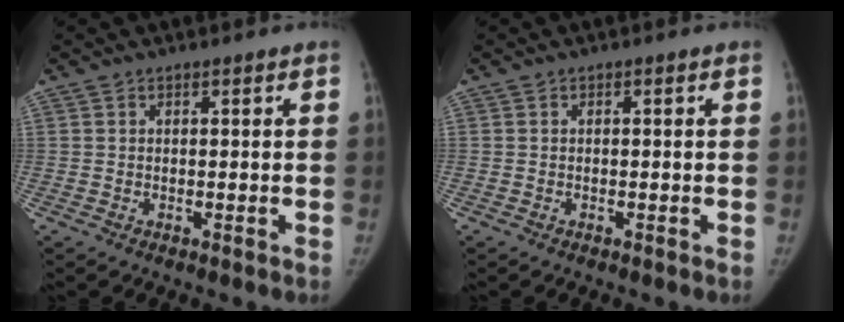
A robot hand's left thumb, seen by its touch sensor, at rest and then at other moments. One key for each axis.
{"total": 0.0}